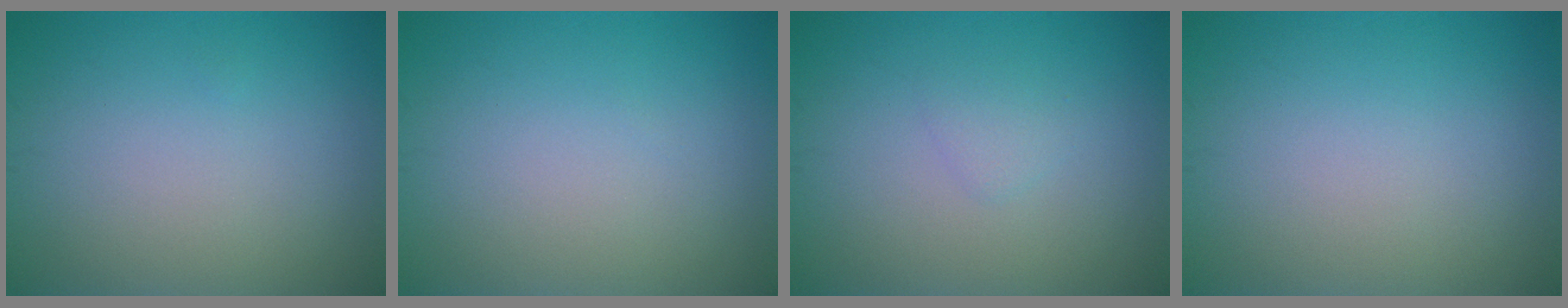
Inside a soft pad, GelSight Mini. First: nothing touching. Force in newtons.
{"total": 0.0}
{"total": 1.0, "press": 1.0, "slide": 0.1}
{"total": 0.0}